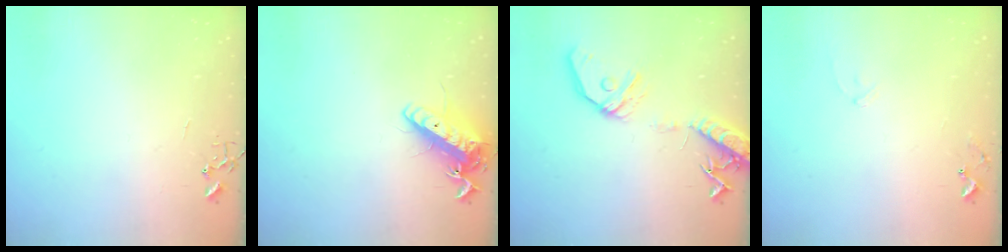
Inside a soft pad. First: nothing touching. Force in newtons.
{"total": 13.6, "press": 13.4, "slide": 2.3}
{"total": 15.4, "press": 15.2, "slide": 2.8}
{"total": 7.8, "press": 7.7, "slide": 0.5}